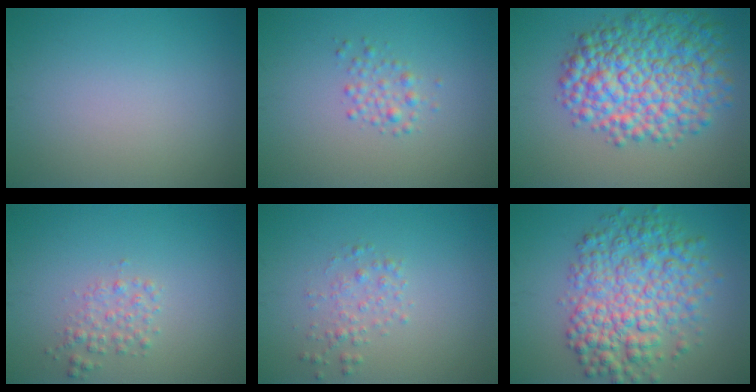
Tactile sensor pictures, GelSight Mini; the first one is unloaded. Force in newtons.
{"total": 1.6, "press": 1.6, "slide": 0.0}
{"total": 9.8, "press": 9.8, "slide": 0.2}
{"total": 1.7, "press": 1.7, "slide": 0.1}
{"total": 1.6, "press": 1.6, "slide": 0.0}
{"total": 8.1, "press": 8.1, "slide": 0.1}